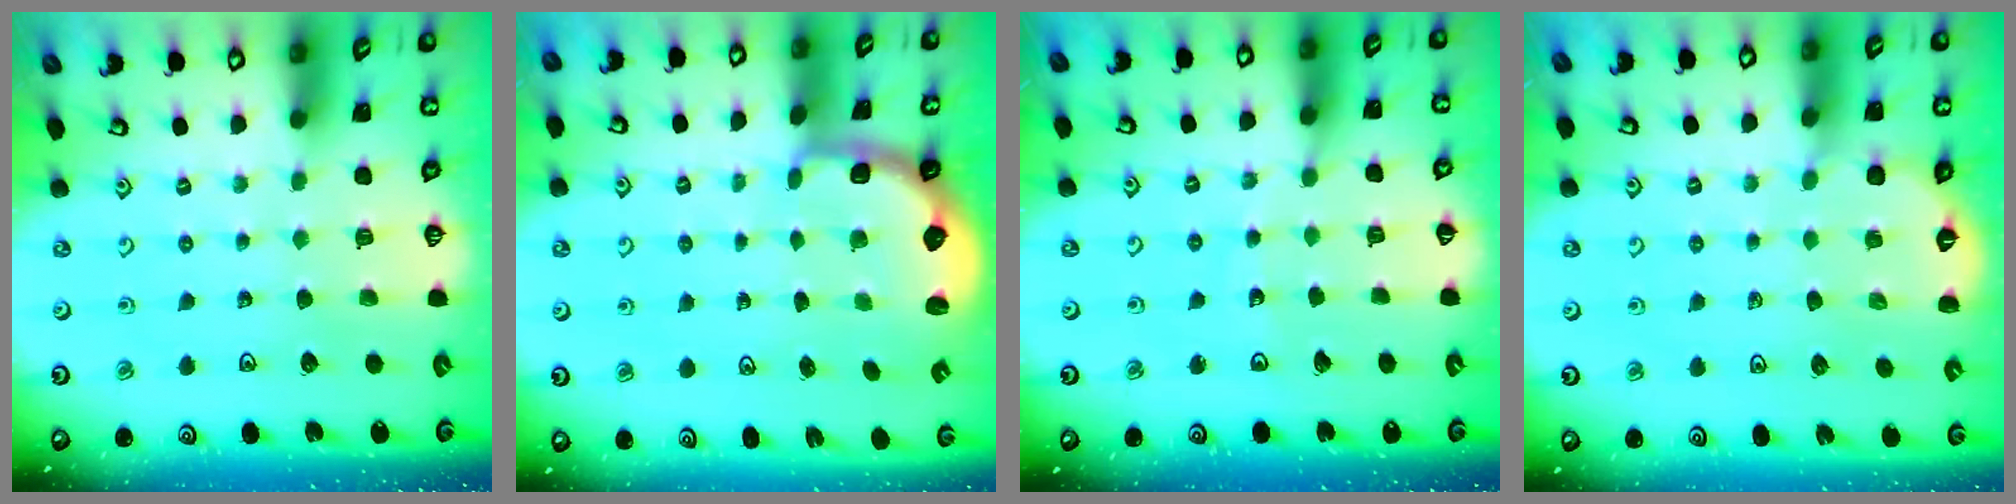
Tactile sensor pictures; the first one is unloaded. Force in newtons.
{"total": 2.5, "press": 1.9, "slide": 1.7}
{"total": 6.3, "press": 6.2, "slide": 0.8}
{"total": 3.4, "press": 3.3, "slide": 0.7}